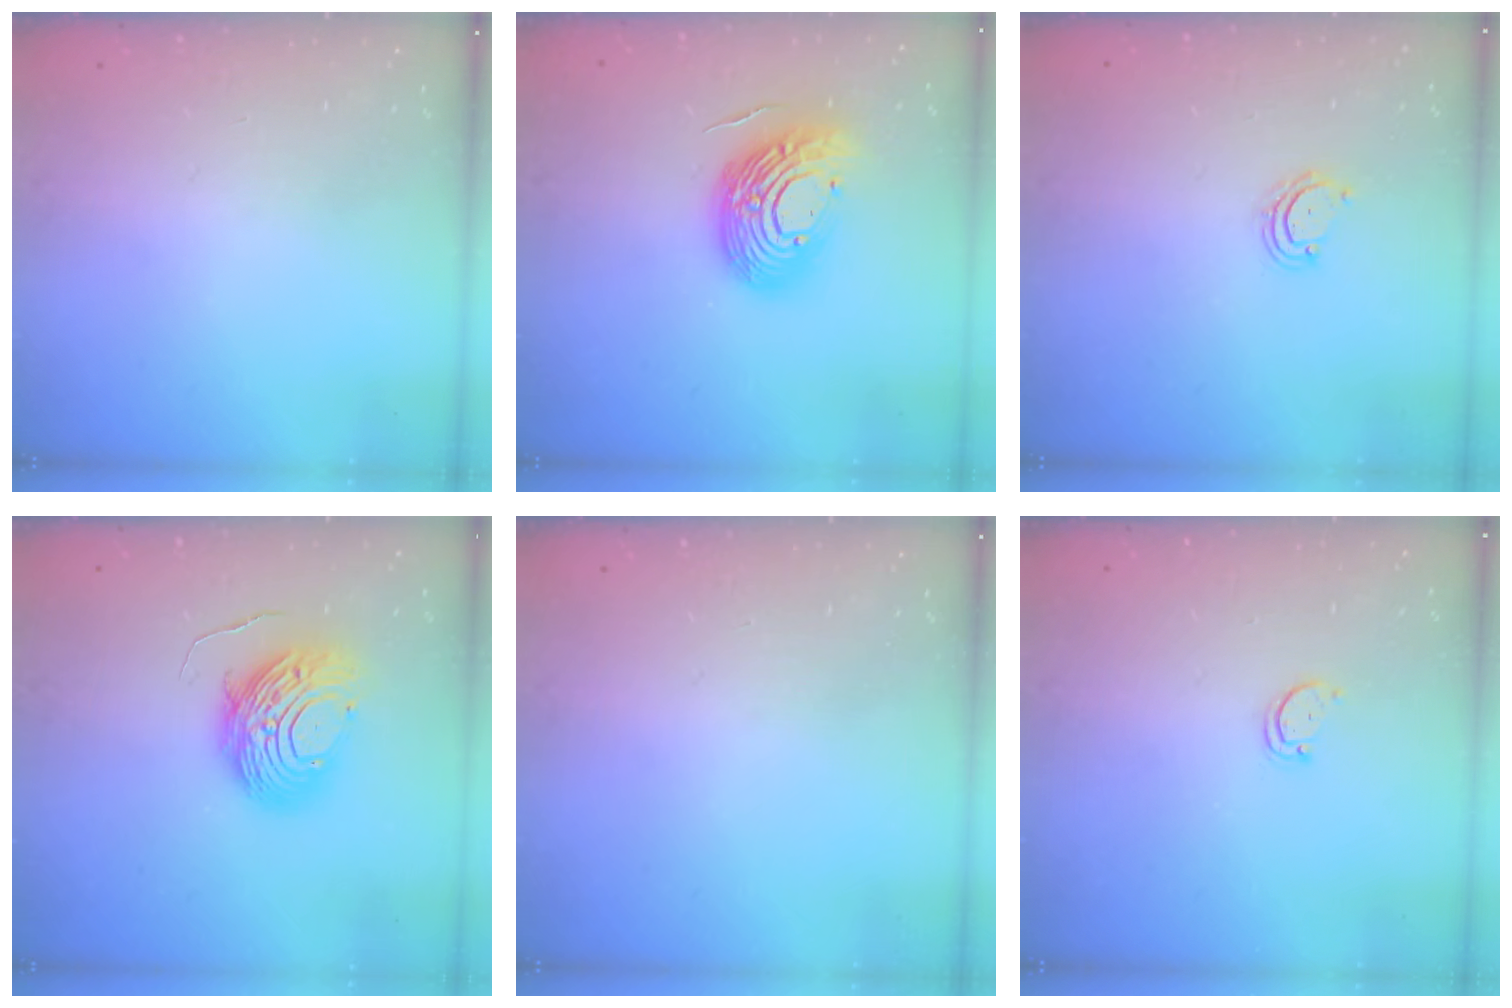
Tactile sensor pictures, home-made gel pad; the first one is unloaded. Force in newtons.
{"total": 17.4, "press": 17.3, "slide": 2.1}
{"total": 4.4, "press": 4.3, "slide": 0.3}
{"total": 10.8, "press": 10.8, "slide": 1.0}
{"total": 0.0}
{"total": 2.6, "press": 2.5, "slide": 0.4}